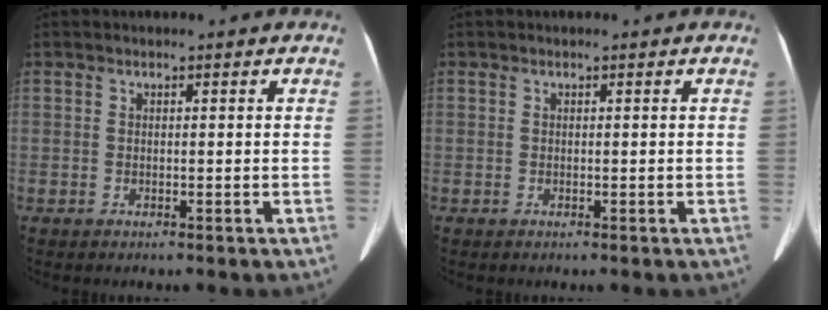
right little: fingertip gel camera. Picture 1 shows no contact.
{"total": 0.0}